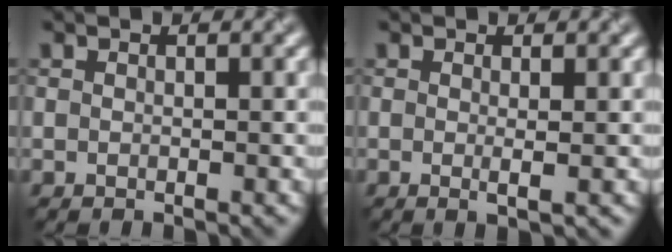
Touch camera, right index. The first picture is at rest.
{"total": 1.1, "force": [0.0, 0.1, 1.1], "torque": [-0.019, -0.003, -0.002]}